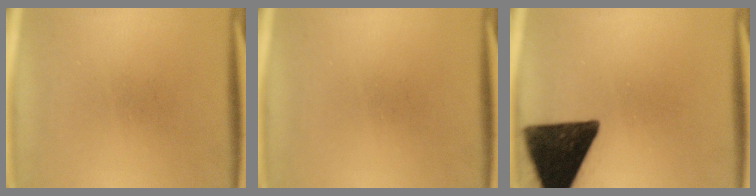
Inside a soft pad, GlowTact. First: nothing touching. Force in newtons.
{"total": 0.0}
{"total": 16.1}